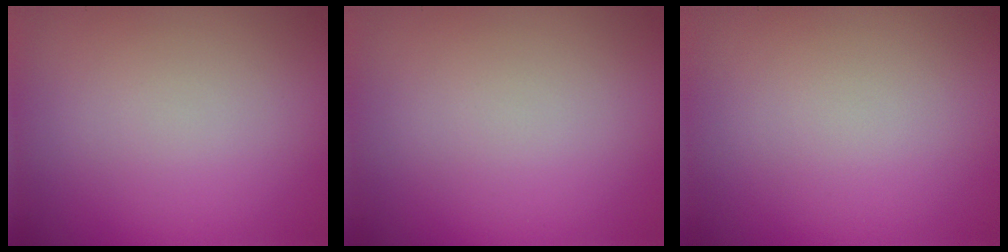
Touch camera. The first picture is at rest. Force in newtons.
{"total": 0.0}
{"total": 0.0}